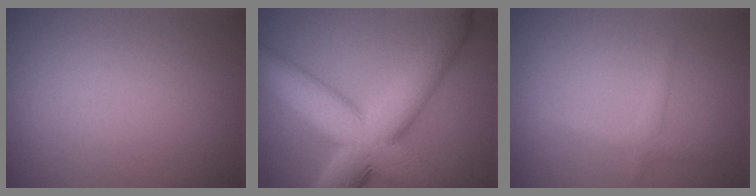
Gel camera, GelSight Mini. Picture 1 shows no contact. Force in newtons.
{"total": 13.8, "press": 13.8, "slide": 0.2}
{"total": 1.3, "press": 1.3, "slide": 0.1}